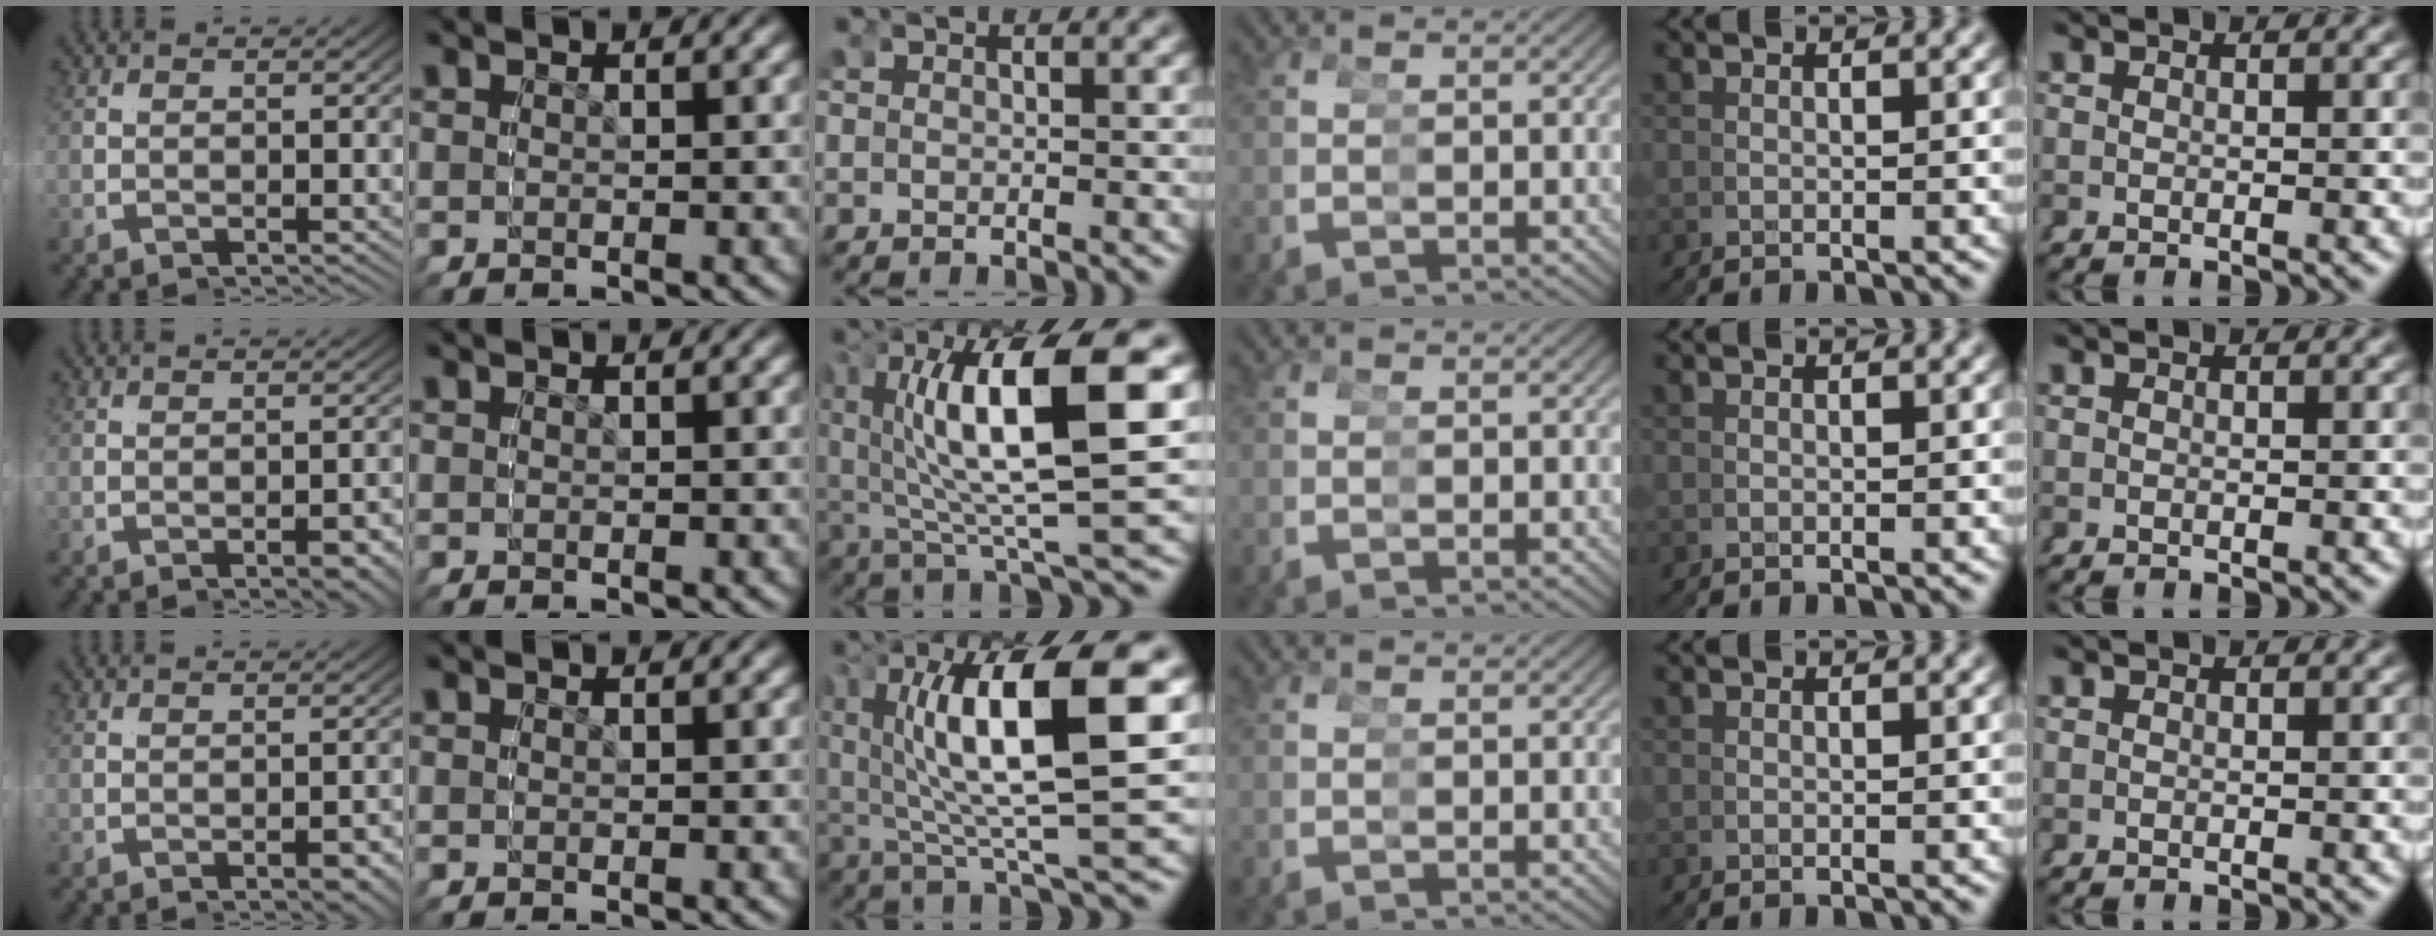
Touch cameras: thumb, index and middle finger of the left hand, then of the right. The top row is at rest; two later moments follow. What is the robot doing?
{"motion": "grasp_and_lifting", "object": "cubes"}